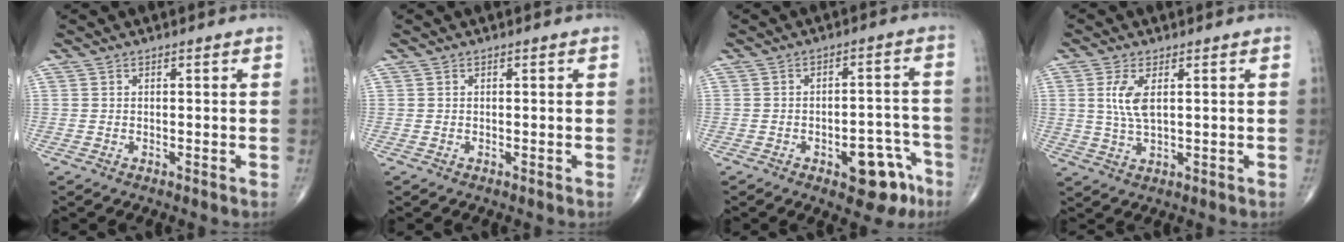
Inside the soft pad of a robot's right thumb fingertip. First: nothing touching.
{"total": 0.0}
{"total": 11.7, "force": [-5.5, 5.6, 8.7], "torque": [-0.076, 0.044, -0.063]}
{"total": 5.4, "force": [1.3, 2.1, 4.8], "torque": [-0.107, -0.006, 0.031]}